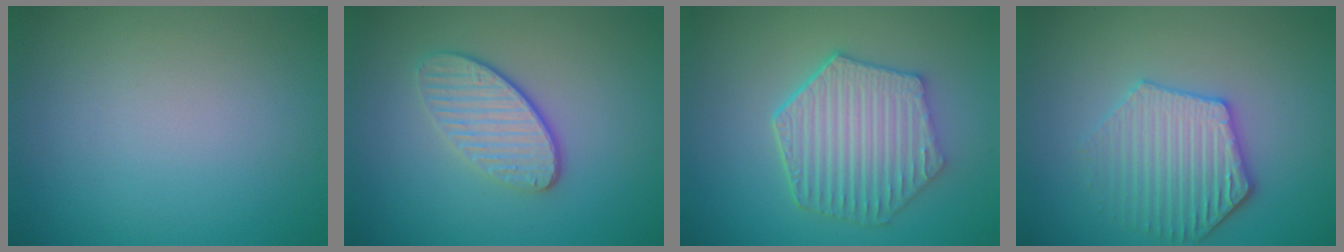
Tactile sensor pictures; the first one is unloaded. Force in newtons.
{"total": 3.6, "press": 3.0, "slide": 2.0}
{"total": 6.4, "press": 5.0, "slide": 4.0}
{"total": 4.2, "press": 3.9, "slide": 1.6}